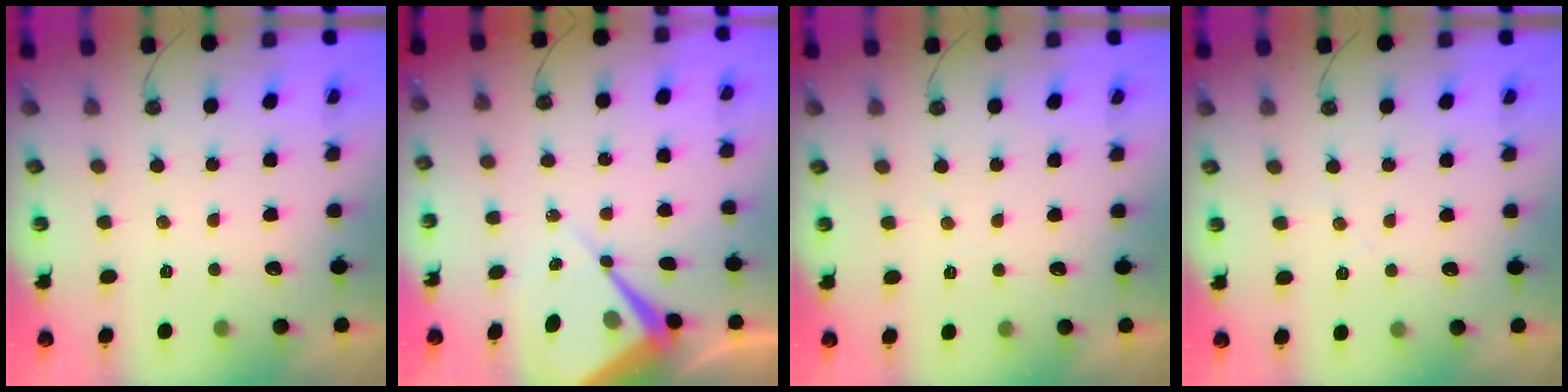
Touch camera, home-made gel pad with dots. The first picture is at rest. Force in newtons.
{"total": 9.4, "press": 9.4, "slide": 0.7}
{"total": 3.5, "press": 3.5, "slide": 0.6}
{"total": 4.6, "press": 4.5, "slide": 0.8}